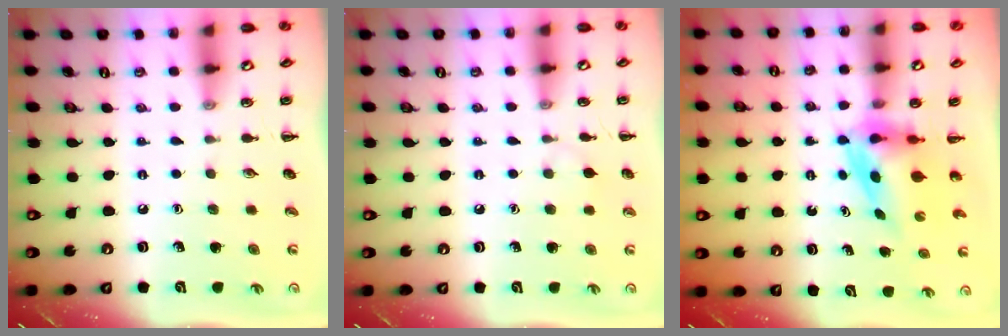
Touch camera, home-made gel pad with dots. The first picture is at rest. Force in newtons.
{"total": 4.7, "press": 4.4, "slide": 1.6}
{"total": 6.0, "press": 5.9, "slide": 1.1}